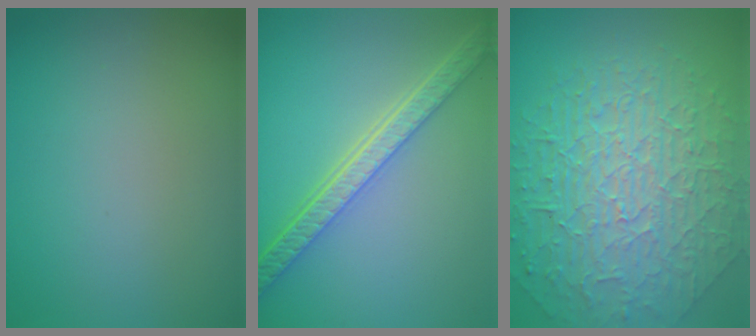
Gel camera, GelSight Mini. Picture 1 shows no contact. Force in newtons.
{"total": 5.6, "press": 4.3, "slide": 3.5}
{"total": 10.2, "press": 6.7, "slide": 7.6}